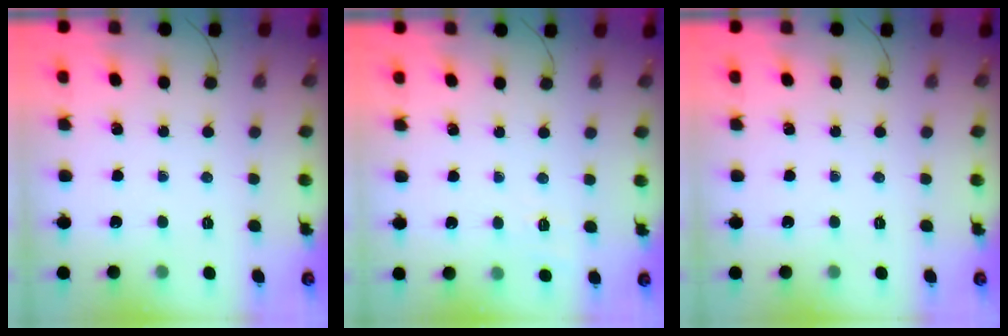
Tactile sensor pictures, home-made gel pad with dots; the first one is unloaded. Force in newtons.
{"total": 3.7, "press": 3.1, "slide": 2.0}
{"total": 0.0}